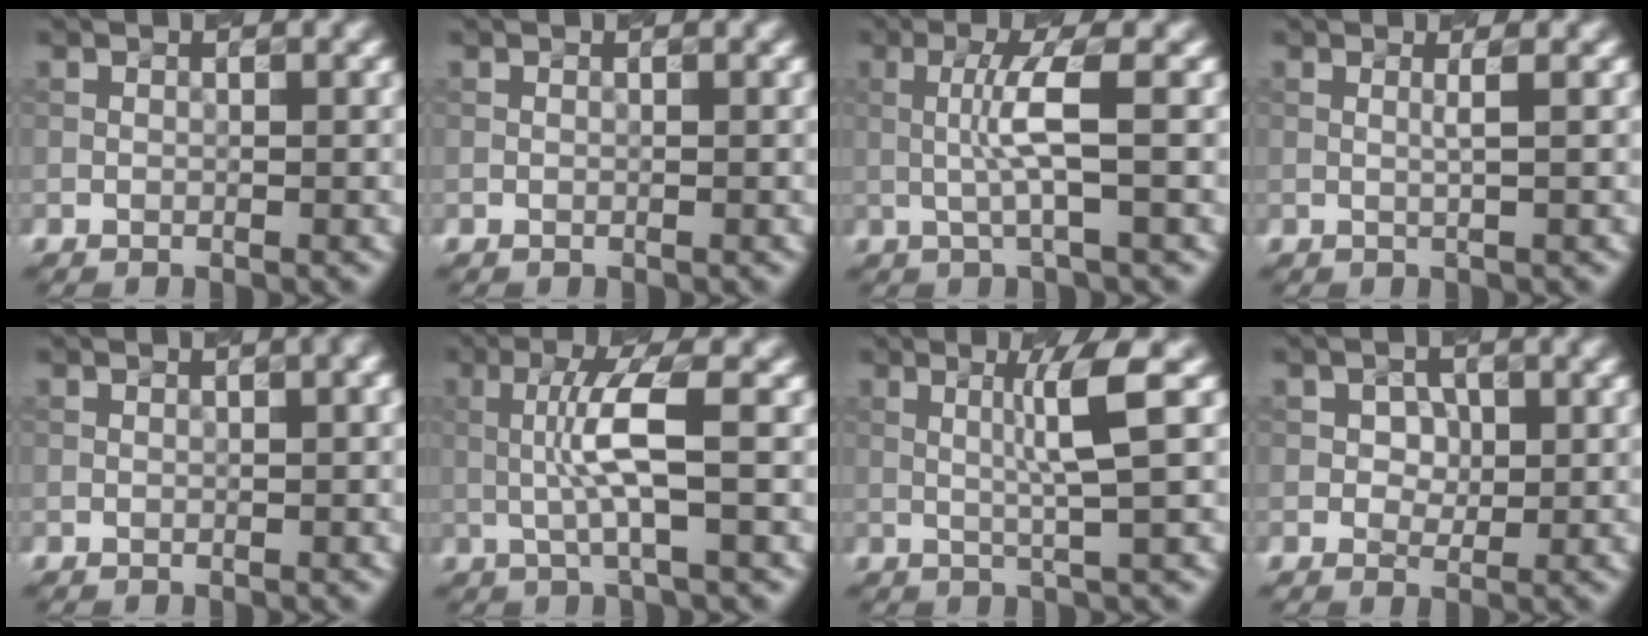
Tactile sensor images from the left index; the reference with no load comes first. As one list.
[{"total": 0.0}, {"total": 3.3, "force": [-0.1, 0.1, 3.3], "torque": [-0.071, 0.003, -0.001]}, {"total": 1.1, "force": [0.2, 0.2, 1.1], "torque": [-0.016, 0.002, -0.003]}, {"total": 1.3, "force": [0.3, 0.3, 1.2], "torque": [-0.017, 0.007, 0.003]}, {"total": 4.3, "force": [-0.1, 0.4, 4.3], "torque": [-0.088, 0.006, -0.002]}, {"total": 3.7, "force": [0.7, 0.0, 3.6], "torque": [-0.068, 0.001, 0.015]}, {"total": 2.2, "force": [0.4, 1.6, 1.4], "torque": [-0.019, 0.001, 0.002]}]